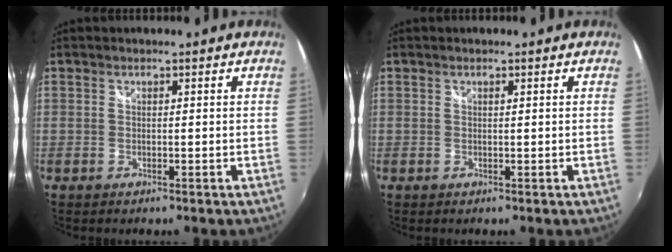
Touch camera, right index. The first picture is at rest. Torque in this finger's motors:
{"motor_torque": [-0.17, 0.03, 0.03, 0.00]}